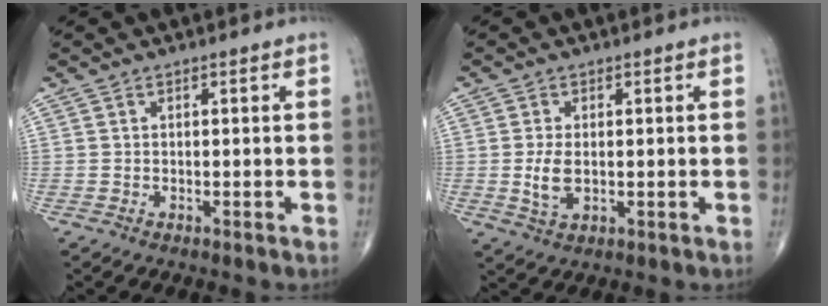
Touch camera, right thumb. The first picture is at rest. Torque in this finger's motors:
{"motor_torque": [-0.20, 0.27, 0.26, 0.25, 0.04]}